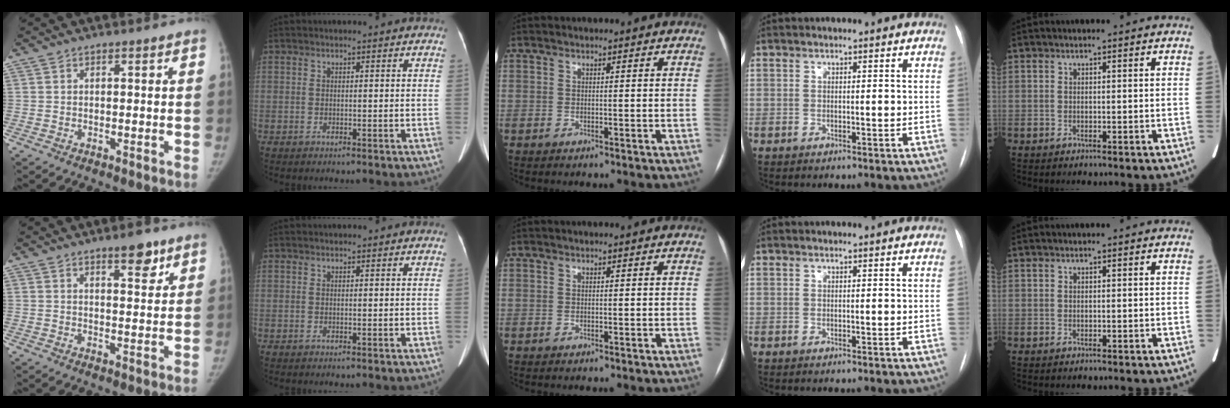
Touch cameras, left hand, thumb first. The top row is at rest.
{"thumb": {"total": 5.7, "force": [3.8, 1.9, 3.9], "torque": [-0.039, -0.023, 0.053]}}